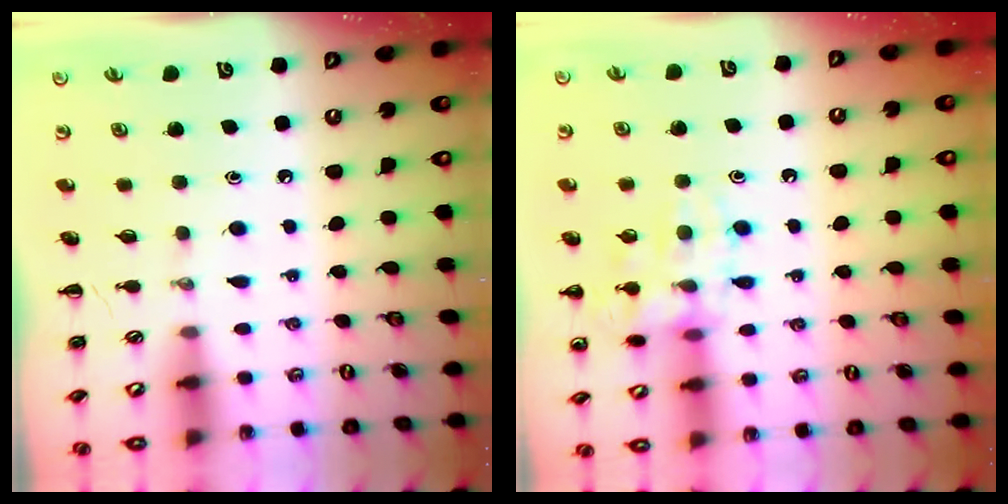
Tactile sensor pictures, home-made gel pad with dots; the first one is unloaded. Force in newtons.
{"total": 12.5, "press": 12.5, "slide": 0.9}